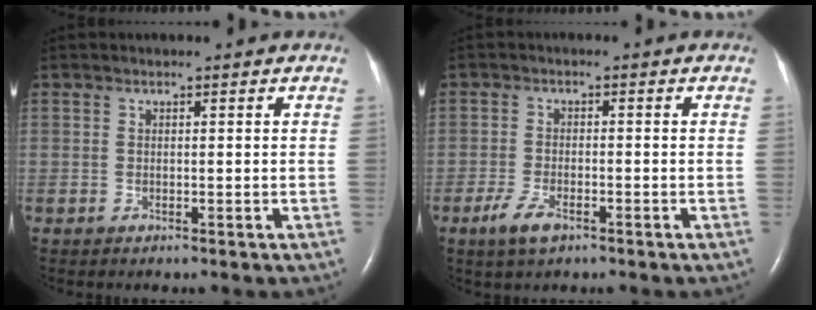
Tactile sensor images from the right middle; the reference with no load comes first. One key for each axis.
{"total": 4.1, "fx": -2.5, "fy": 1.4, "fz": 2.9, "tx": -0.069, "ty": -0.004, "tz": -0.046}